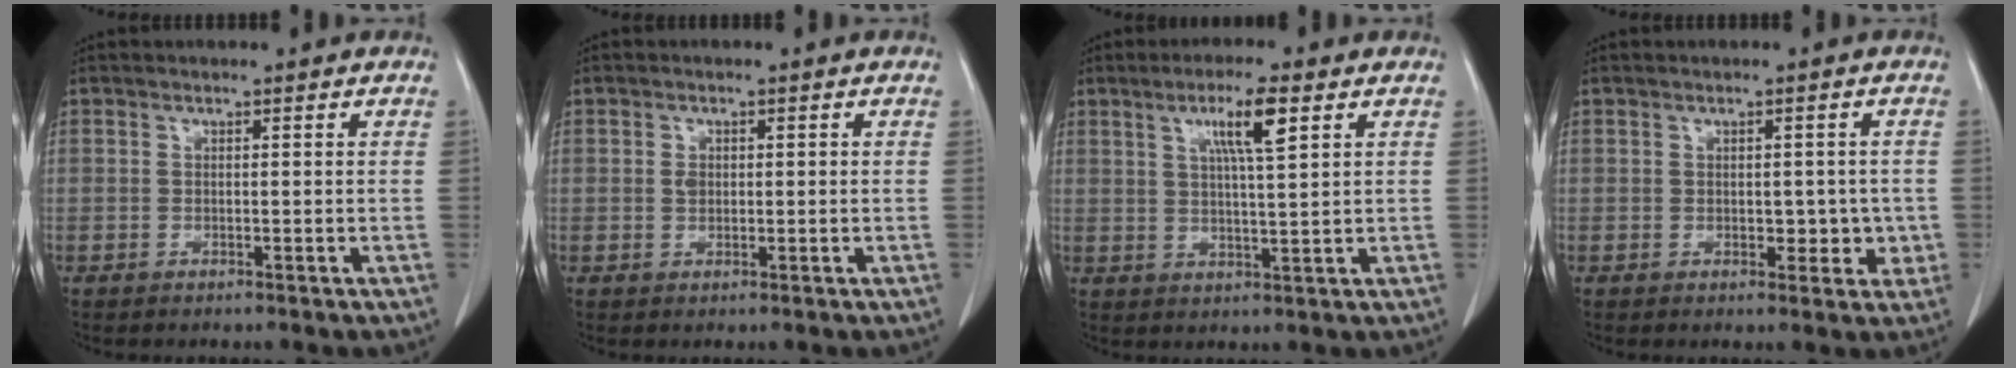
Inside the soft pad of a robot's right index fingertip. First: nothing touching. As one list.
[{"total": 2.0, "force": [0.1, 1.6, 1.2], "torque": [-0.024, 0.006, 0.004]}, {"total": 7.2, "force": [3.2, 0.7, 6.4], "torque": [-0.115, 0.003, 0.056]}, {"total": 4.9, "force": [-0.7, 3.0, 3.8], "torque": [-0.042, 0.013, 0.000]}]